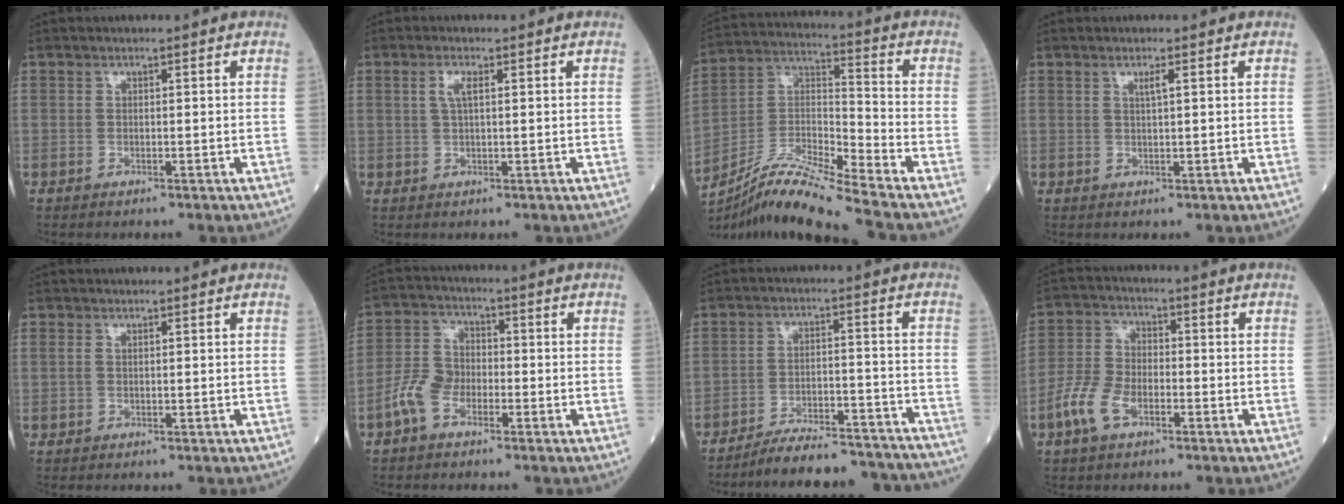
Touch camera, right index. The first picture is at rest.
{"total": 2.3, "force": [0.8, 0.5, 2.1], "torque": [-0.047, 0.004, 0.016]}
{"total": 13.8, "force": [-11.9, -1.4, 6.9], "torque": [-0.138, 0.001, -0.218]}
{"total": 1.3, "force": [0.6, -0.1, 1.2], "torque": [-0.022, -0.001, 0.010]}
{"total": 1.1, "force": [0.4, 0.6, 0.8], "torque": [-0.026, 0.009, 0.013]}
{"total": 6.1, "force": [-2.9, 3.8, 3.8], "torque": [-0.090, 0.015, -0.065]}
{"total": 16.6, "force": [-15.8, 2.5, 4.4], "torque": [-0.063, 0.014, -0.215]}
{"total": 7.1, "force": [-3.4, 3.8, 5.0], "torque": [-0.118, 0.006, -0.072]}